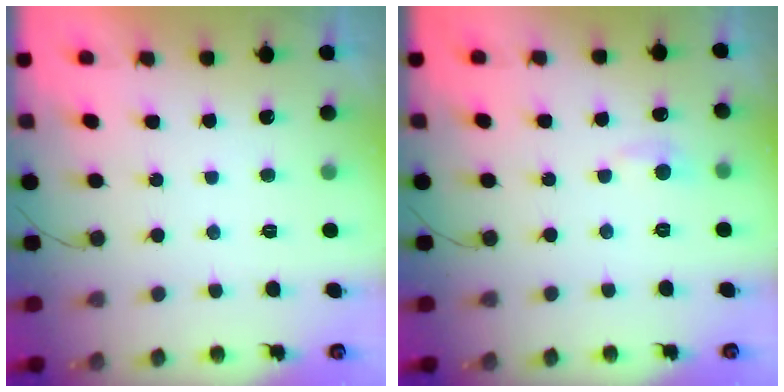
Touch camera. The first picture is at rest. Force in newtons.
{"total": 5.0, "press": 5.0, "slide": 0.7}